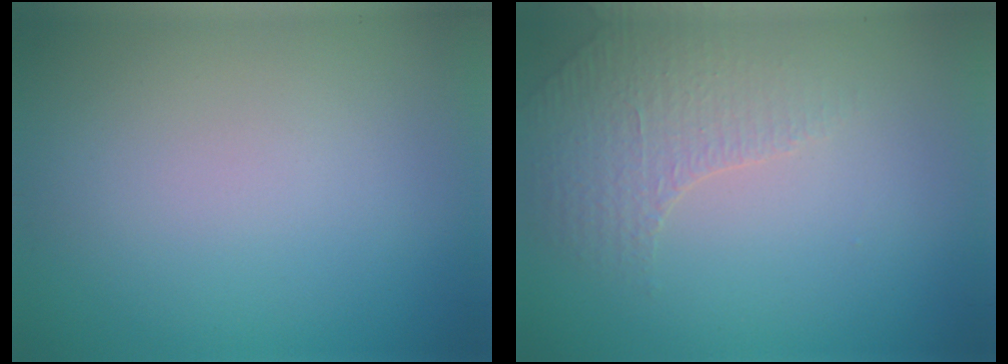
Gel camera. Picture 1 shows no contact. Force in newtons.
{"total": 1.5, "press": 1.2, "slide": 0.8}